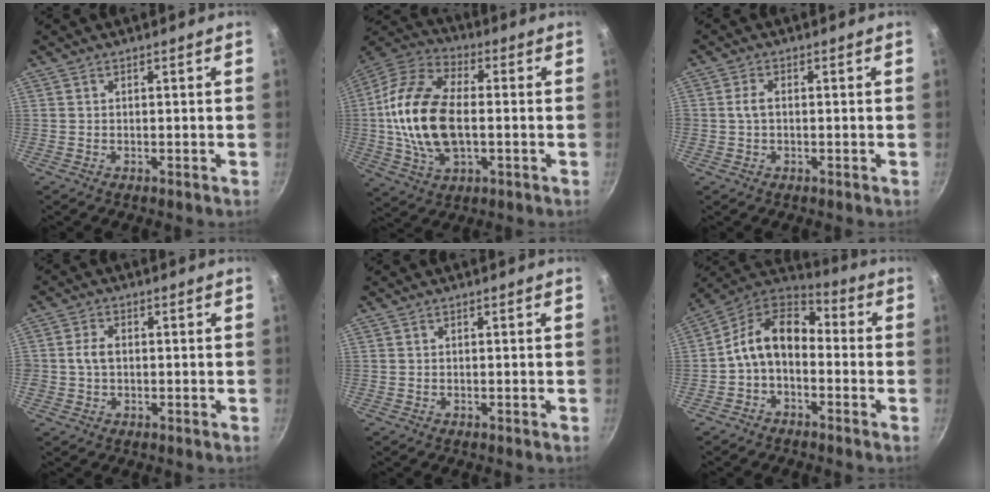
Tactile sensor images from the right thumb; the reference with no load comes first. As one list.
[{"total": 19.1, "force": [-0.7, 10.8, 15.8], "torque": [-0.306, 0.025, -0.025]}, {"total": 2.2, "force": [0.0, 1.4, 1.8], "torque": [-0.035, 0.009, -0.001]}, {"total": 3.5, "force": [0.0, 2.6, 2.3], "torque": [-0.032, 0.009, -0.003]}, {"total": 0.0}, {"total": 12.3, "force": [-1.6, 8.3, 8.9], "torque": [-0.141, 0.053, -0.053]}]